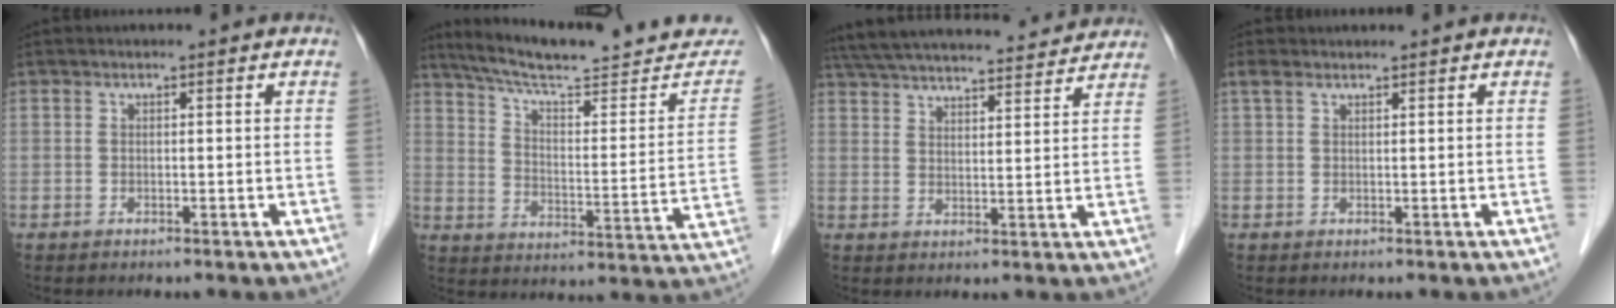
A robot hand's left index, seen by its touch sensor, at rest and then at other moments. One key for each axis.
{"total": 22.8, "fx": 20.4, "fy": 2.8, "fz": 9.8, "tx": -0.138, "ty": -0.032, "tz": 0.279}
{"total": 23.9, "fx": 22.0, "fy": 3.9, "fz": 8.5, "tx": -0.155, "ty": 0.026, "tz": 0.307}
{"total": 1.4, "fx": 1.2, "fy": 0.5, "fz": 0.6, "tx": -0.019, "ty": 0.020, "tz": 0.026}